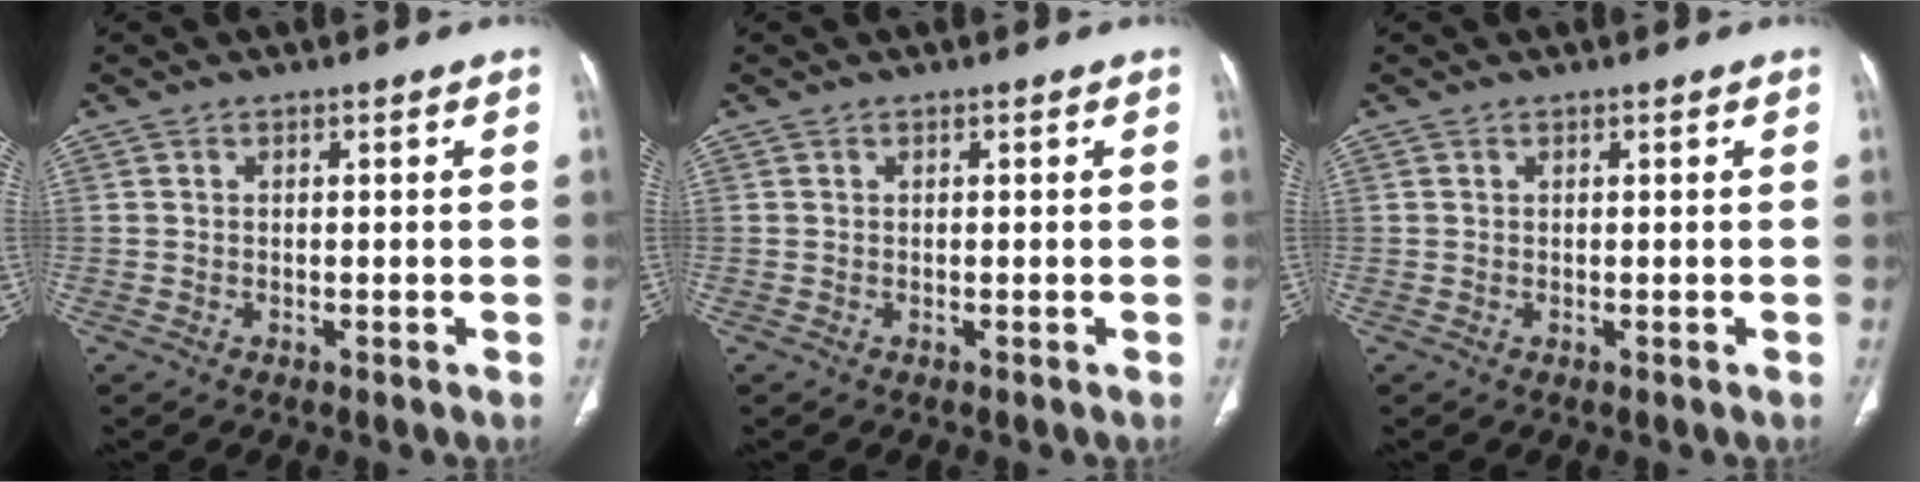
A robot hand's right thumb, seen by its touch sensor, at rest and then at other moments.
{"total": 0.0}
{"total": 0.0}